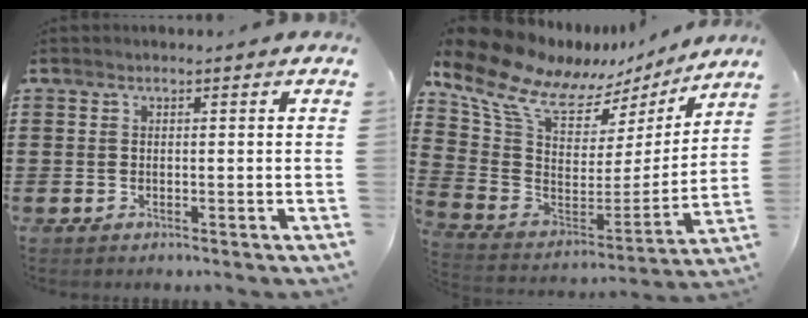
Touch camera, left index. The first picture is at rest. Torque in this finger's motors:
{"motor_torque": [2.14, 0.00, 1.05, 0.21]}